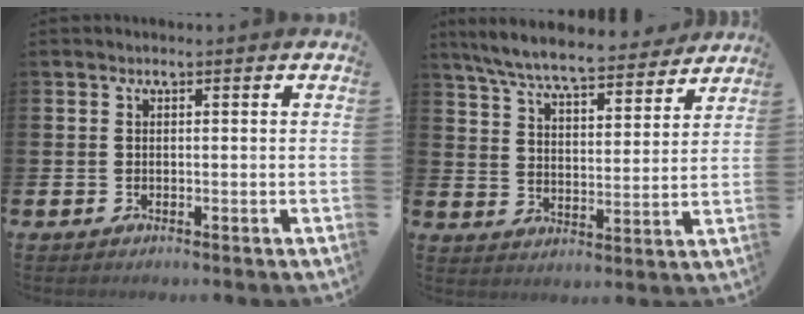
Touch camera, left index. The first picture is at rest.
{"total": 7.9, "force": [7.4, 0.9, 2.6], "torque": [-0.085, -0.044, 0.129]}